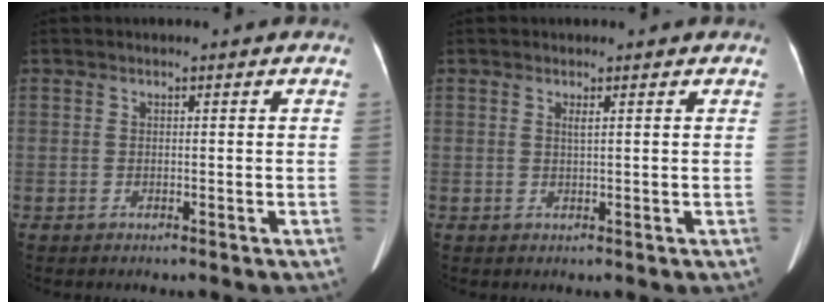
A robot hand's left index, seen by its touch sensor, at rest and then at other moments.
{"total": 1.0, "force": [0.6, 0.0, 0.8], "torque": [-0.017, 0.003, 0.011]}